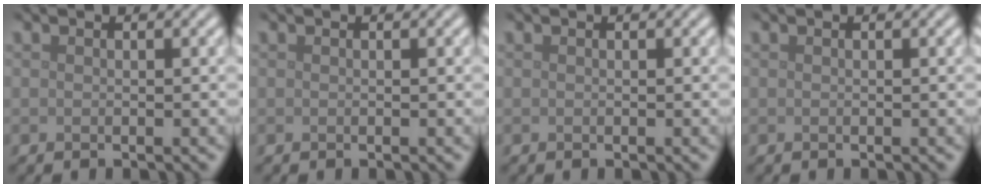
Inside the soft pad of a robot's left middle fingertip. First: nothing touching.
{"total": 0.0}
{"total": 0.0}
{"total": 0.0}